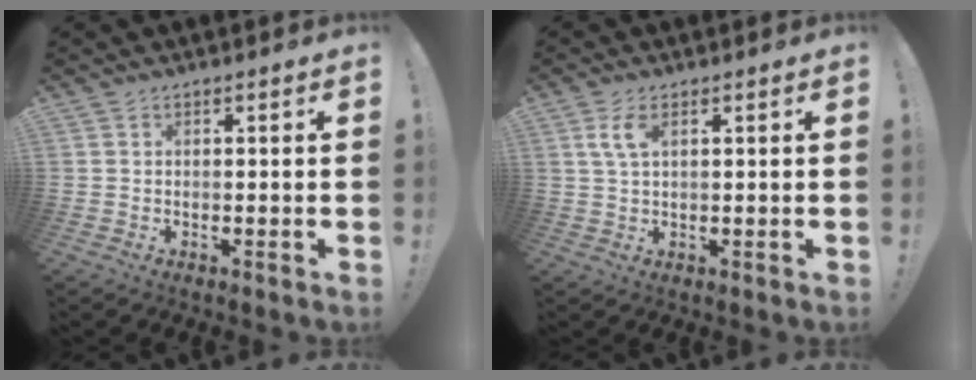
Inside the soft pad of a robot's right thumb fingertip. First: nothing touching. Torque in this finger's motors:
{"motor_torque": [0.39, 0.79, 0.54, 0.12, 0.04]}